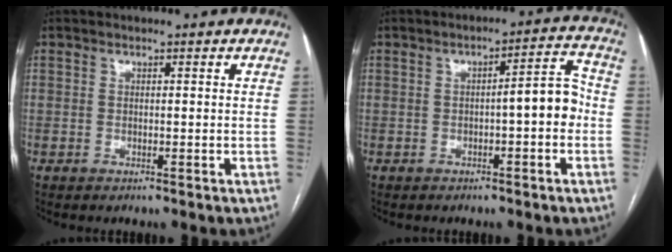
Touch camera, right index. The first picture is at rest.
{"total": 5.7, "force": [-1.0, 1.1, 5.5], "torque": [-0.068, 0.024, -0.015]}